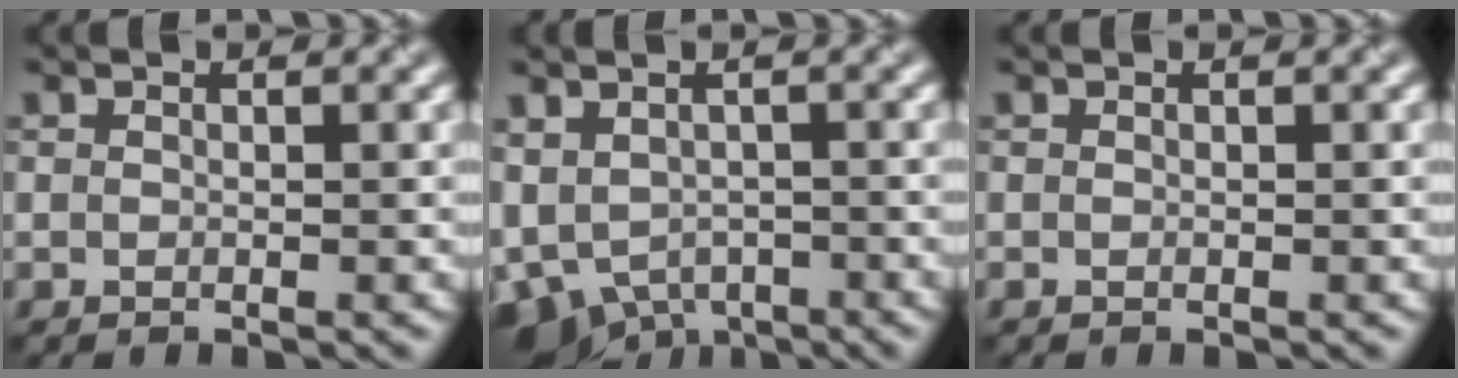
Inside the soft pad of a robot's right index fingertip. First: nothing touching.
{"total": 5.9, "force": [-2.2, 4.1, 3.6], "torque": [-0.079, -0.022, -0.033]}
{"total": 0.0}